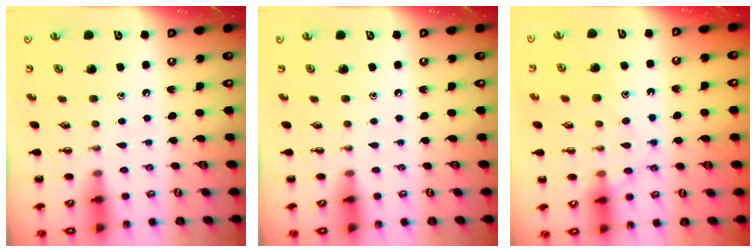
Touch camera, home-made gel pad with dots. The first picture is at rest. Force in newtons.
{"total": 0.0}
{"total": 11.9, "press": 11.9, "slide": 0.6}